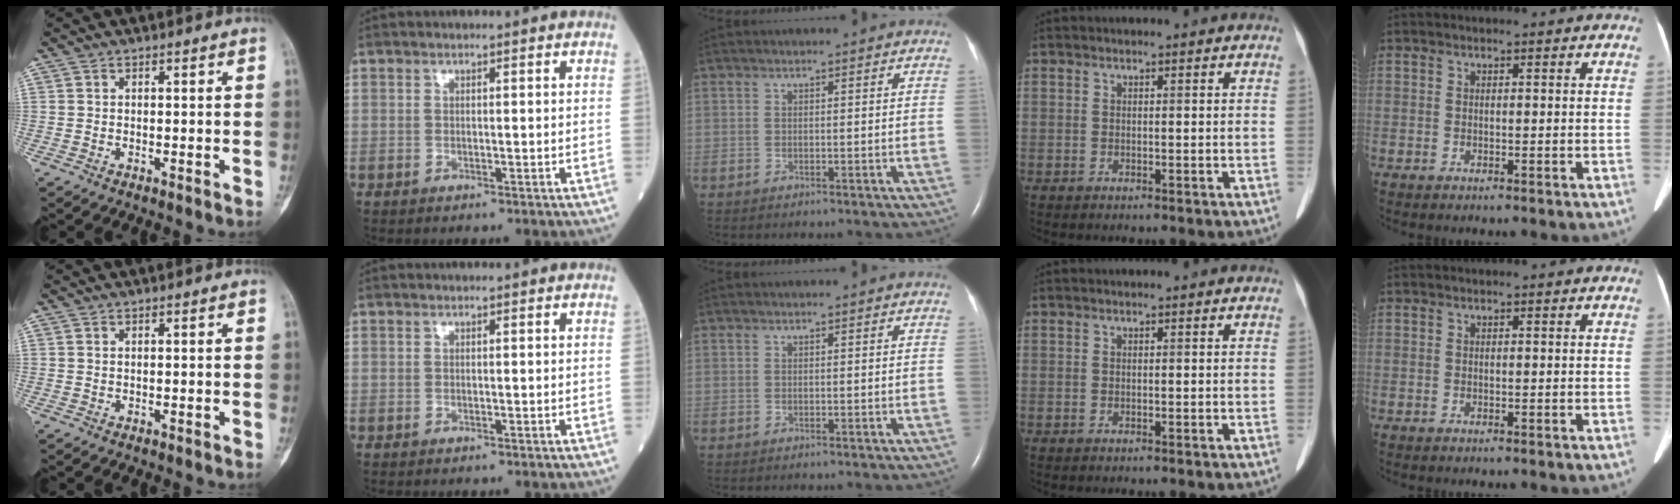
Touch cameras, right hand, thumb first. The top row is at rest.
{}